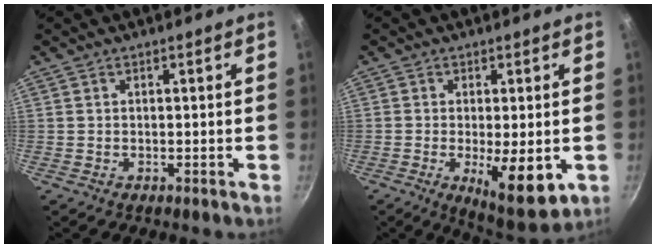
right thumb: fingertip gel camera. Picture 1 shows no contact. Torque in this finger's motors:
{"motor_torque": [-0.40, 0.82, 0.64, -0.10, 0.06]}